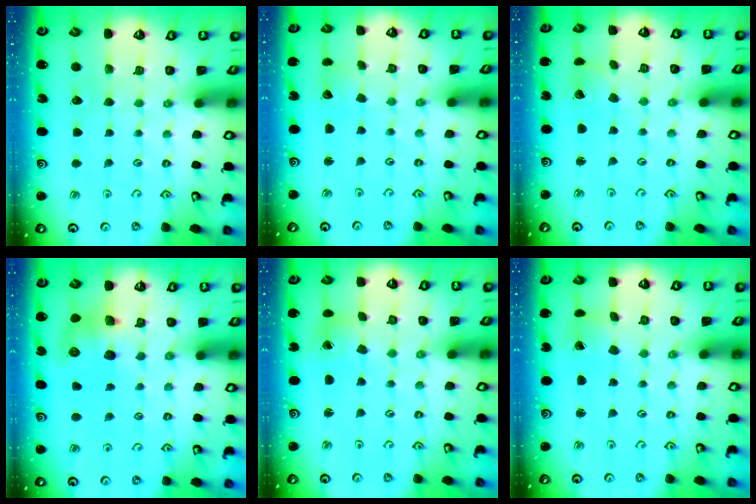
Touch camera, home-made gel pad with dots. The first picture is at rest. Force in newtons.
{"total": 1.7, "press": 1.7, "slide": 0.1}
{"total": 1.9, "press": 1.8, "slide": 0.3}
{"total": 8.2, "press": 8.1, "slide": 1.2}
{"total": 1.7, "press": 1.6, "slide": 0.2}
{"total": 1.2, "press": 1.1, "slide": 0.3}